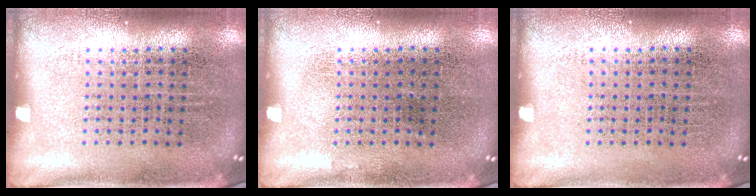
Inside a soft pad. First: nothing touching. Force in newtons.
{"total": 0.0}
{"total": 0.0}